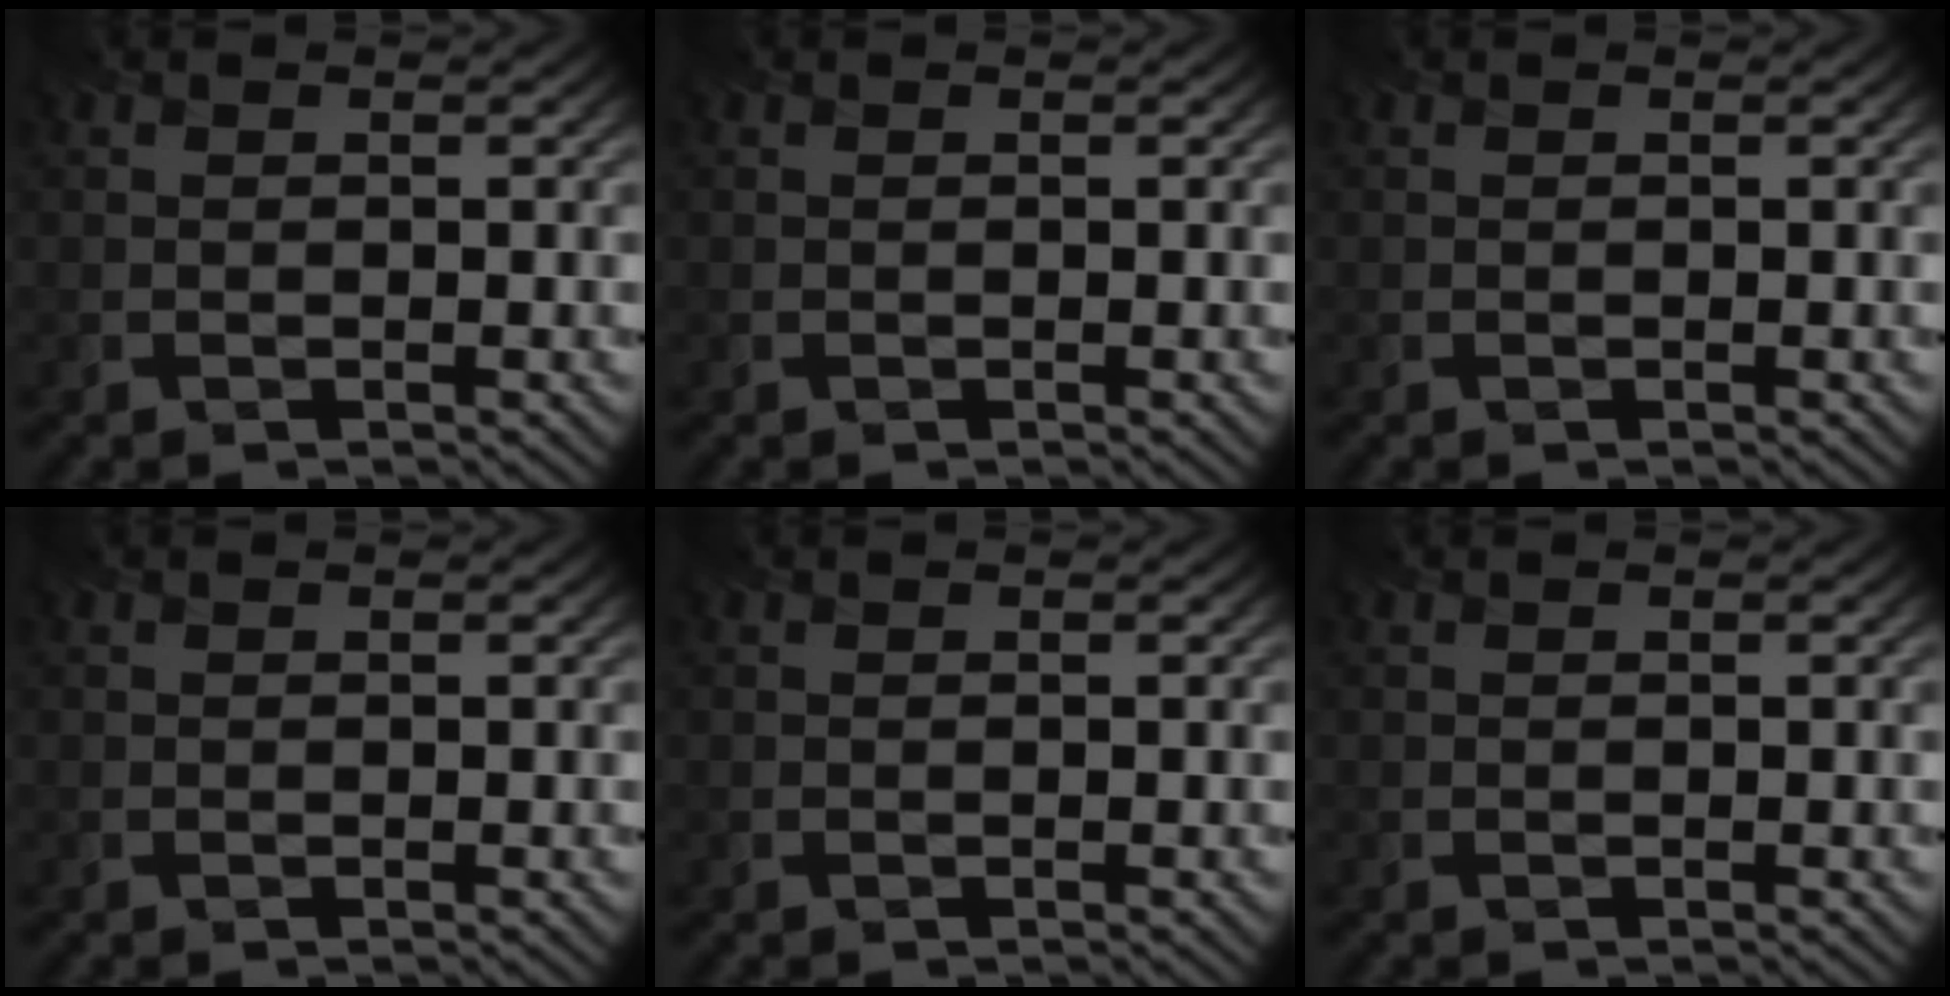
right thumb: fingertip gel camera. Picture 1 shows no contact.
{"total": 0.0}
{"total": 0.0}
{"total": 0.0}
{"total": 0.0}
{"total": 0.0}